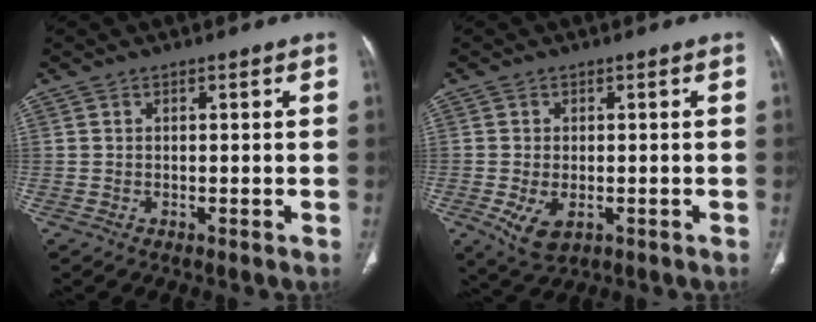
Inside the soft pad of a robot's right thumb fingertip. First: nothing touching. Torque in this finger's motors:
{"motor_torque": [-0.18, 0.28, 0.20, 0.54, 0.03]}